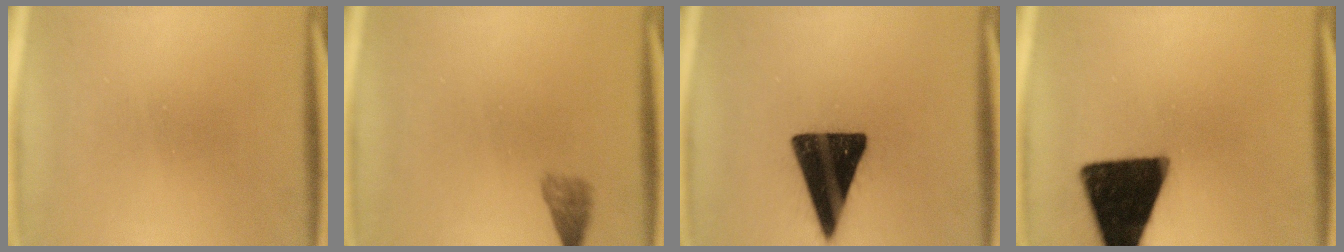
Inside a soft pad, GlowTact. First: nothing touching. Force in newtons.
{"total": 2.4}
{"total": 18.3}
{"total": 18.3}